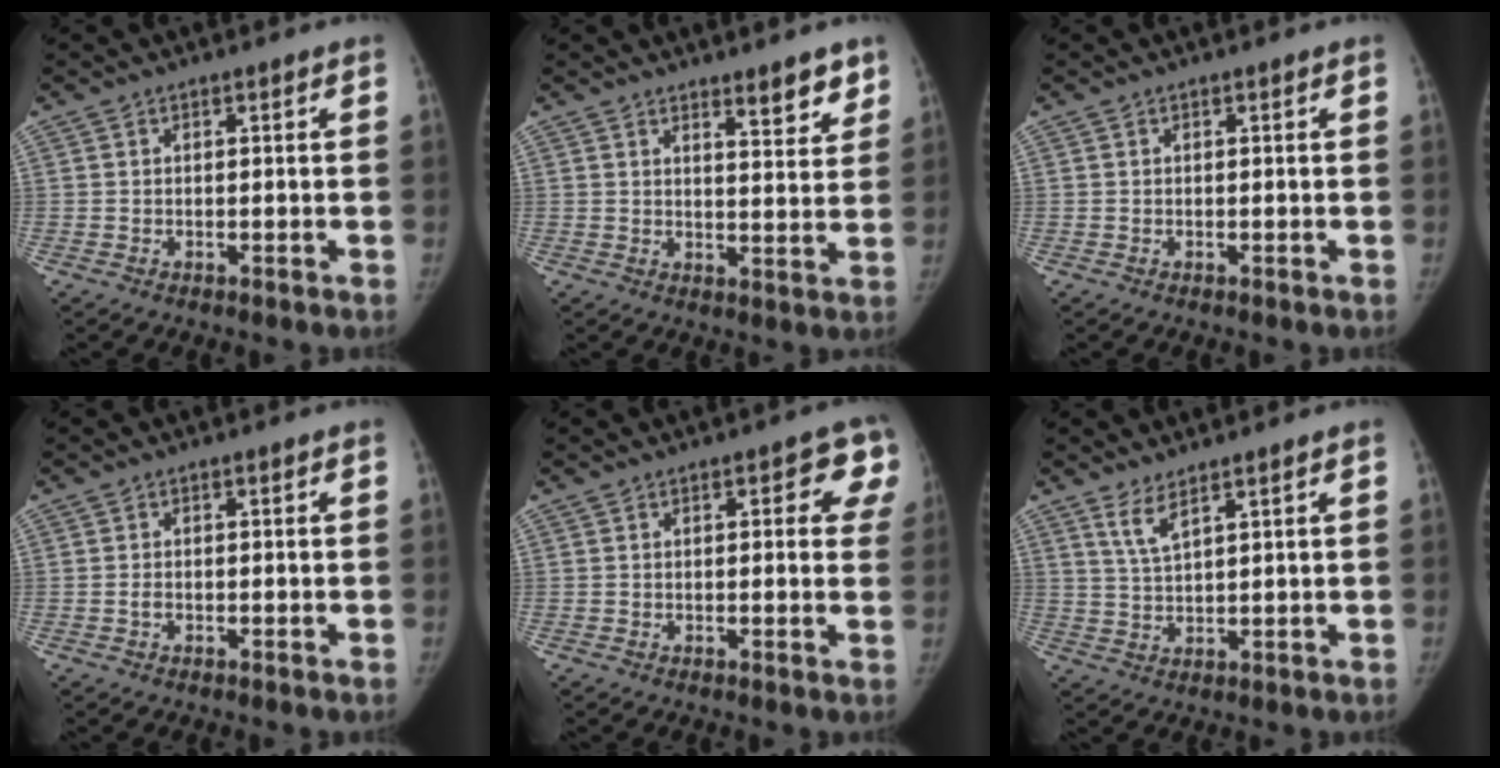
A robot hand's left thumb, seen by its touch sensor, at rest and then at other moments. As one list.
[{"total": 6.2, "force": [4.5, 1.9, 3.8], "torque": [-0.030, -0.033, 0.061]}, {"total": 0.0}, {"total": 0.9, "force": [-0.4, 0.7, 0.6], "torque": [-0.008, 0.003, -0.008]}, {"total": 7.0, "force": [2.4, 3.1, 5.7], "torque": [-0.026, -0.002, 0.017]}, {"total": 3.9, "force": [2.7, 0.7, 2.7], "torque": [-0.057, -0.022, 0.062]}]